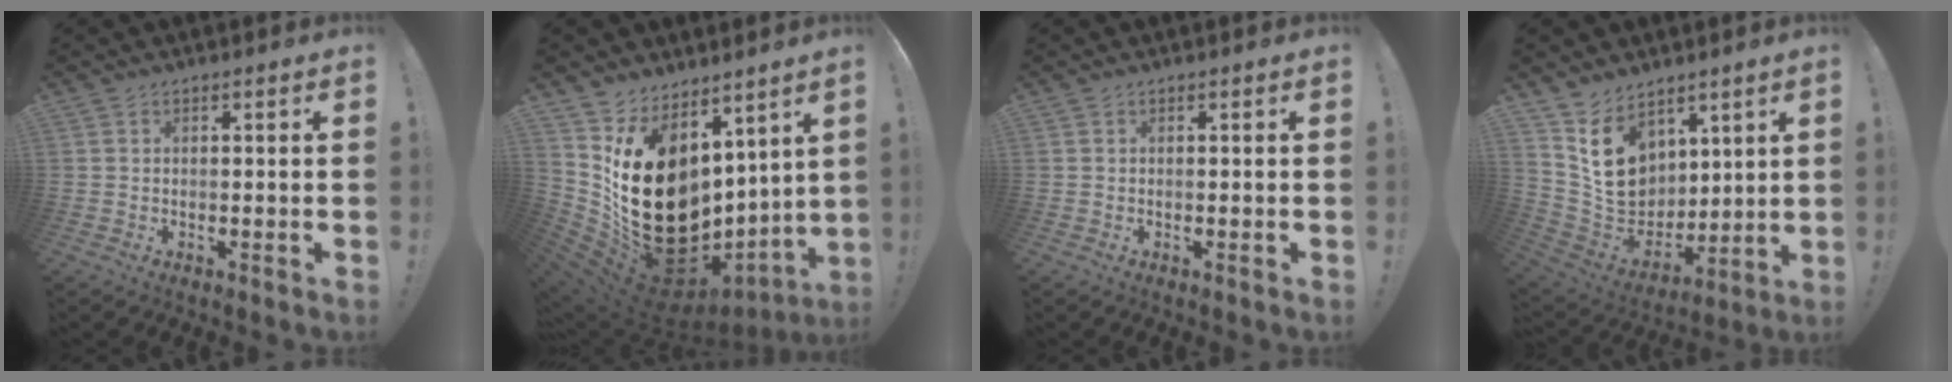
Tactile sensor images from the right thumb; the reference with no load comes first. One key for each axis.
{"total": 23.4, "fx": 1.4, "fy": 17.2, "fz": 15.8, "tx": -0.294, "ty": -0.027, "tz": 0.064}
{"total": 0.0}
{"total": 14.6, "fx": 7.7, "fy": 10.6, "fz": 6.4, "tx": -0.104, "ty": -0.055, "tz": 0.153}